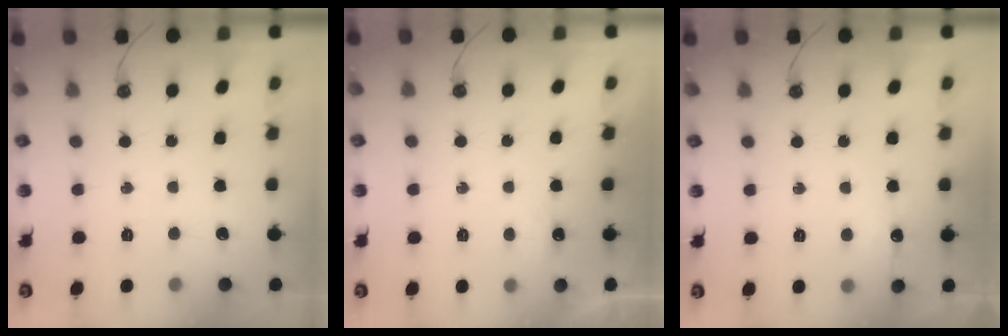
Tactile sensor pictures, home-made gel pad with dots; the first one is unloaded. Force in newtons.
{"total": 2.9, "press": 2.8, "slide": 0.5}
{"total": 5.9, "press": 5.8, "slide": 1.2}